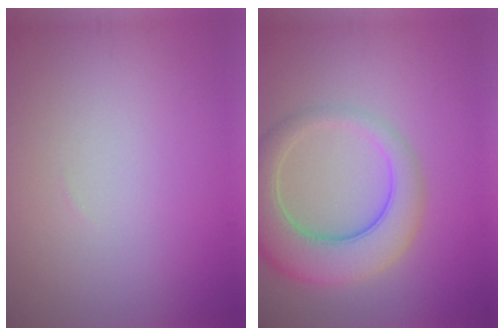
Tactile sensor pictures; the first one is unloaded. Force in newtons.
{"total": 7.2, "press": 7.2, "slide": 0.6}